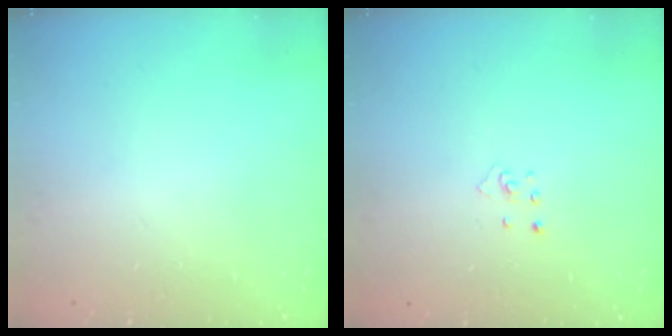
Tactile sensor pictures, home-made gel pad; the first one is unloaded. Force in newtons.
{"total": 2.9, "press": 2.9, "slide": 0.3}